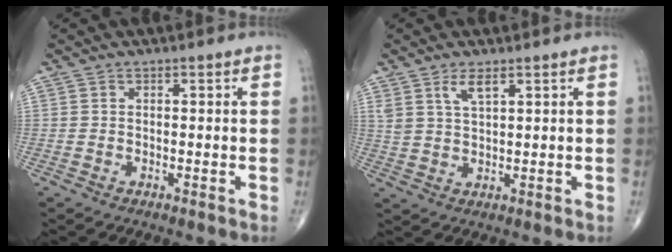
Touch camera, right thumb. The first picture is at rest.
{"total": 3.9, "force": [2.4, 1.2, 2.8], "torque": [-0.055, -0.012, 0.052]}